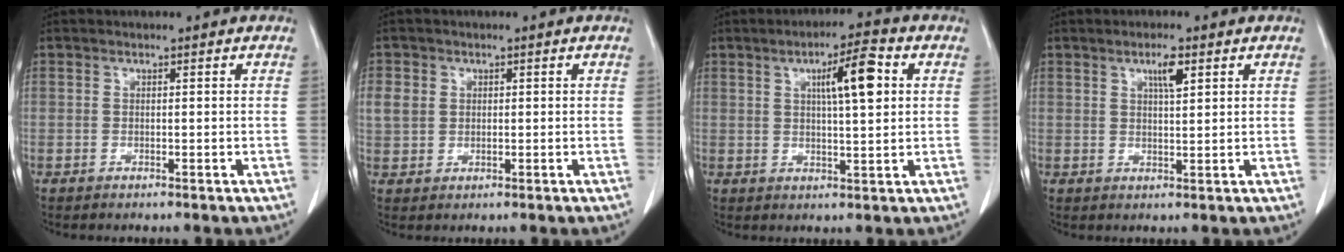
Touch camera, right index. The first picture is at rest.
{"total": 3.6, "force": [1.0, 3.1, 1.6], "torque": [-0.034, 0.008, 0.023]}
{"total": 8.2, "force": [2.5, 1.1, 7.7], "torque": [-0.125, 0.010, 0.039]}
{"total": 3.5, "force": [1.8, 0.6, 2.9], "torque": [-0.051, -0.001, 0.030]}